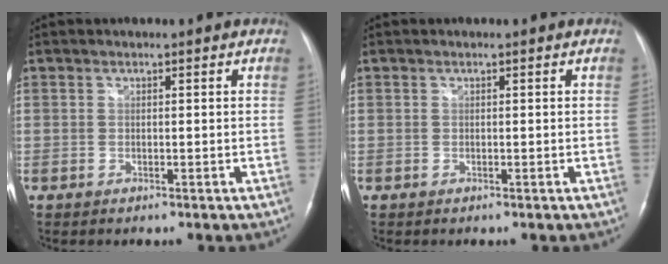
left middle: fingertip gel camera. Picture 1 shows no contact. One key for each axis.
{"total": 0.0}